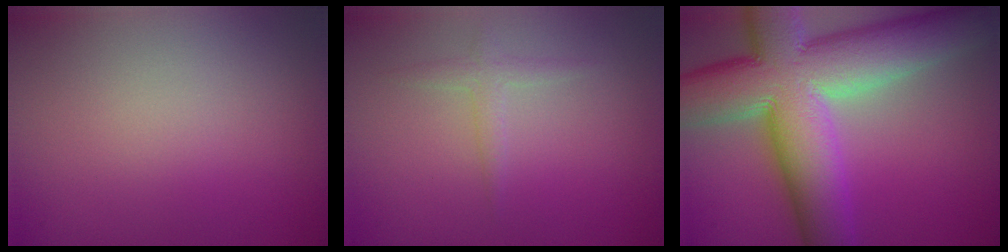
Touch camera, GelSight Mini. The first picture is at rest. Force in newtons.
{"total": 1.3, "press": 1.3, "slide": 0.0}
{"total": 14.6, "press": 14.6, "slide": 1.0}